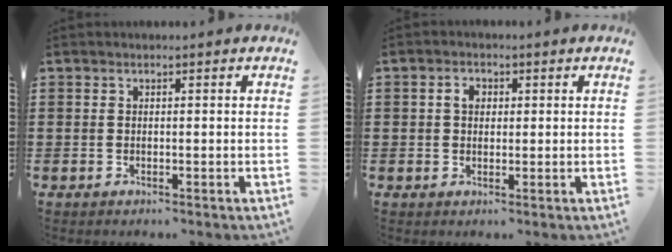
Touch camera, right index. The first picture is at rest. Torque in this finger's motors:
{"motor_torque": [0.23, -0.17, 0.07, 0.05]}